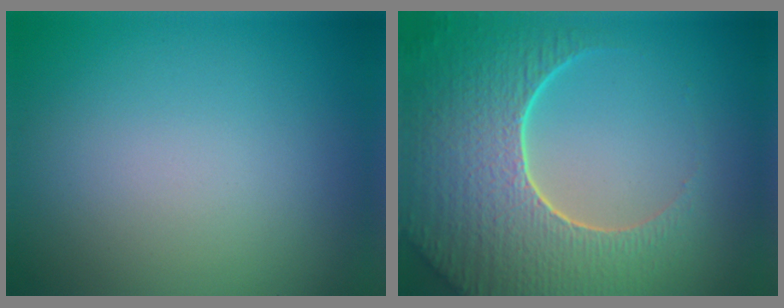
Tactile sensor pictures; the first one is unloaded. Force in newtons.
{"total": 8.8, "press": 6.3, "slide": 6.2}